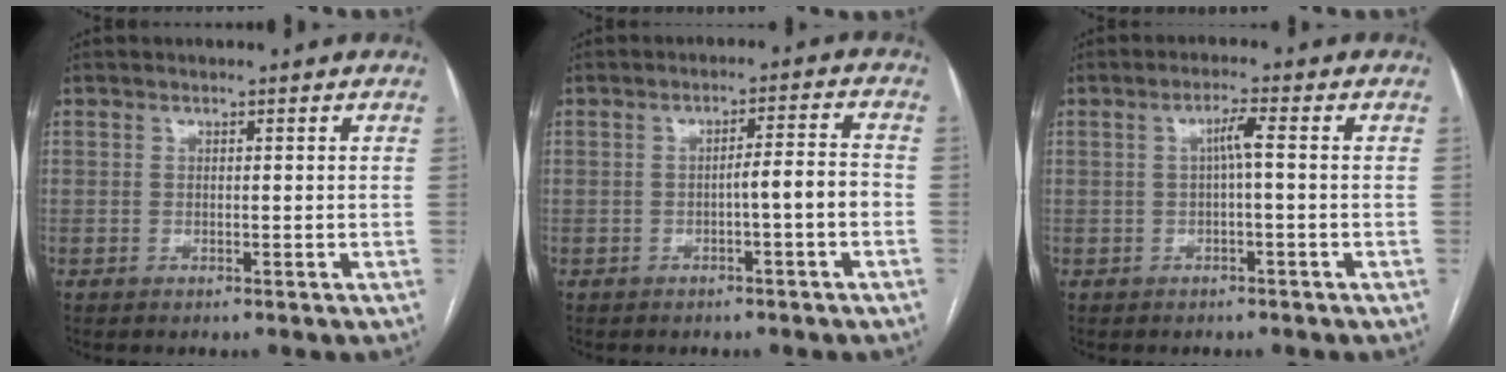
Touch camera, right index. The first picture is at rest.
{"total": 4.0, "force": [-1.4, -0.2, 3.8], "torque": [-0.050, 0.013, -0.021]}
{"total": 2.5, "force": [0.0, 0.0, 2.5], "torque": [-0.044, 0.008, 0.003]}